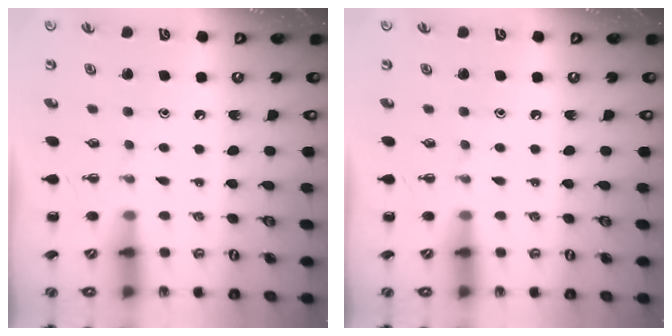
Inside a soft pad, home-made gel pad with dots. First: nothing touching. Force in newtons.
{"total": 0.0}